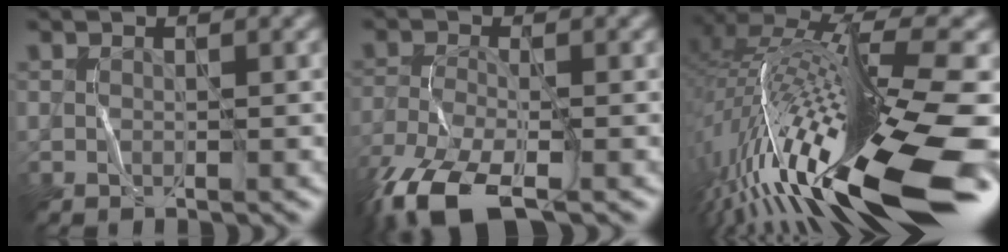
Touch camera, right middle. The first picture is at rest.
{"total": 7.7, "force": [-5.7, 2.2, 4.6], "torque": [-0.115, -0.019, -0.108]}
{"total": 18.3, "force": [-5.6, 4.8, 16.7], "torque": [-0.309, 0.005, -0.096]}